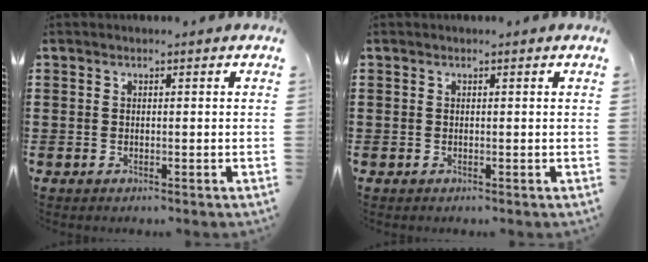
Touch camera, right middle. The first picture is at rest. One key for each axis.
{"total": 0.0}